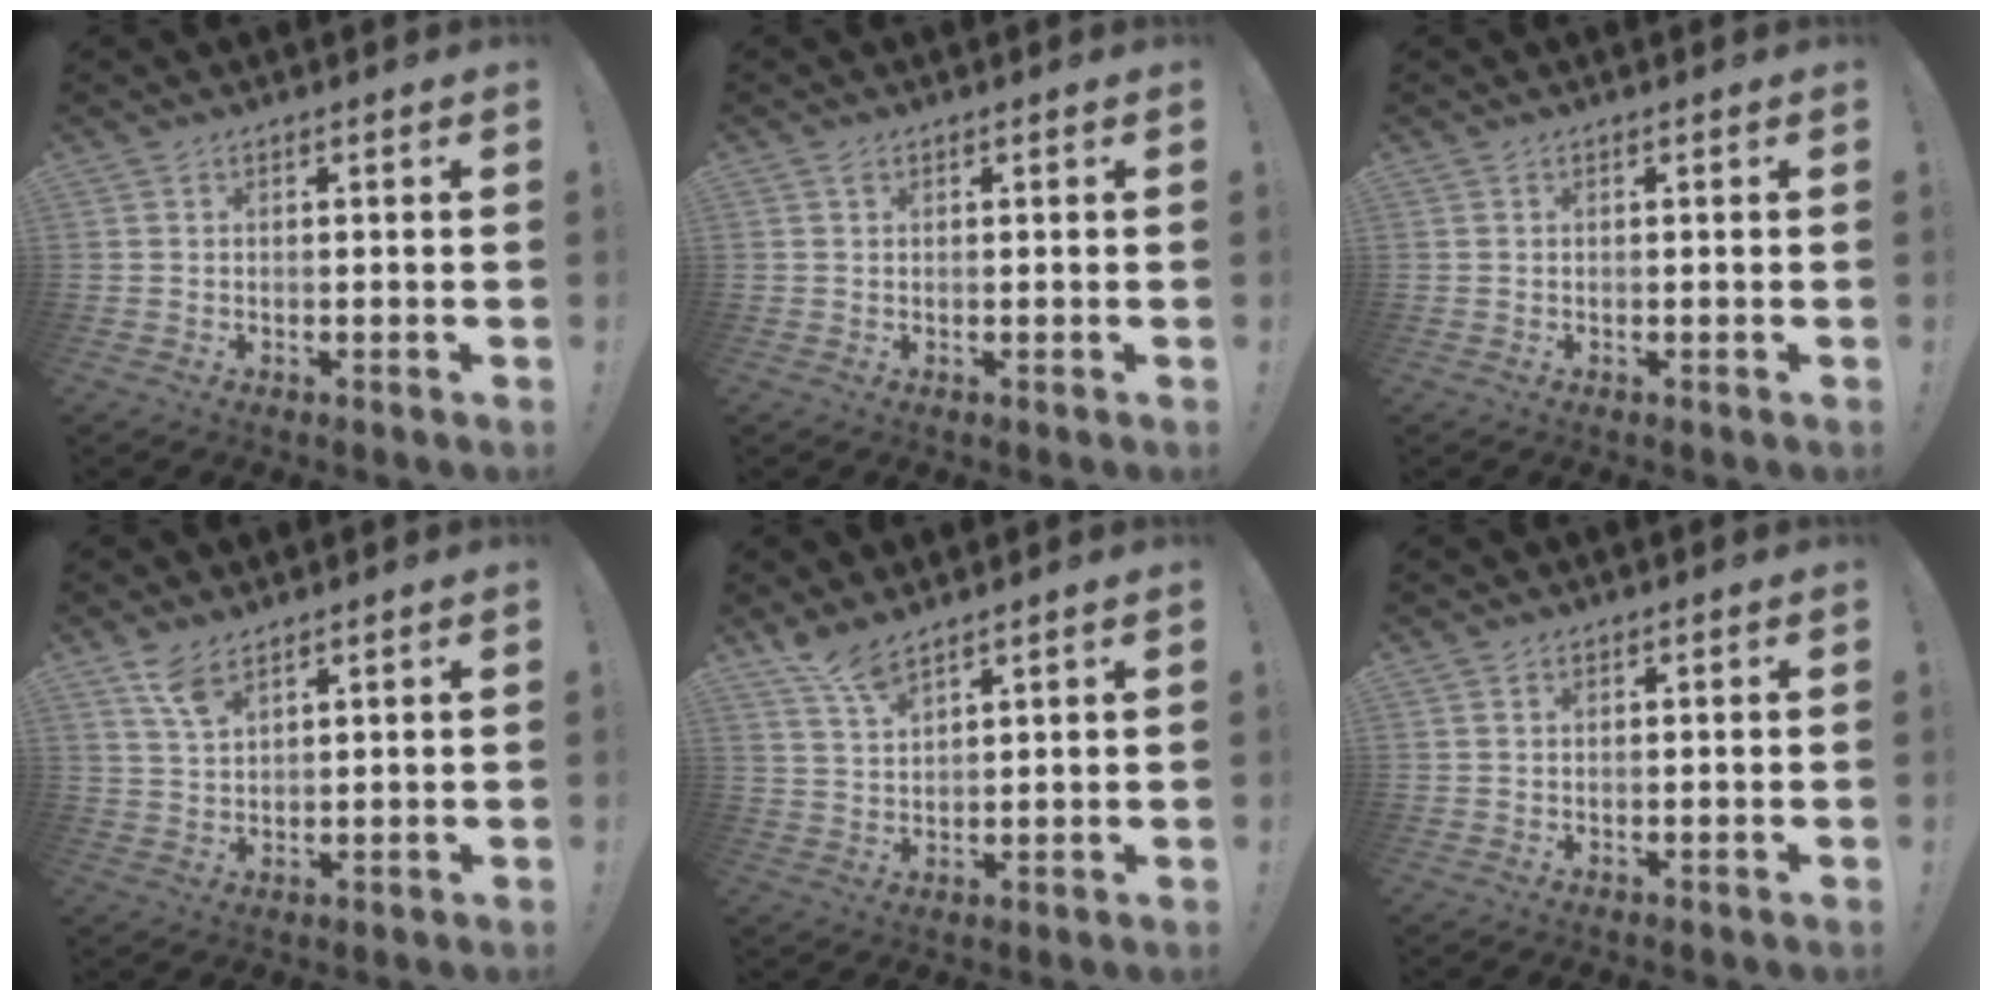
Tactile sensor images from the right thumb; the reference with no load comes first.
{"total": 0.7, "force": [0.4, 0.5, 0.2], "torque": [-0.006, 0.001, 0.008]}
{"total": 0.0}
{"total": 6.2, "force": [4.4, 2.2, 3.8], "torque": [-0.068, -0.024, 0.080]}
{"total": 6.2, "force": [5.3, 1.4, 3.0], "torque": [-0.056, -0.034, 0.096]}
{"total": 0.8, "force": [0.5, 0.6, 0.1], "torque": [0.001, -0.001, 0.010]}